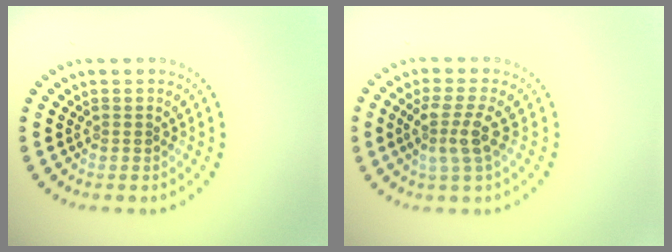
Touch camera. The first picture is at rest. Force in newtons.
{"total": 2.9, "press": 2.3, "slide": 1.7}